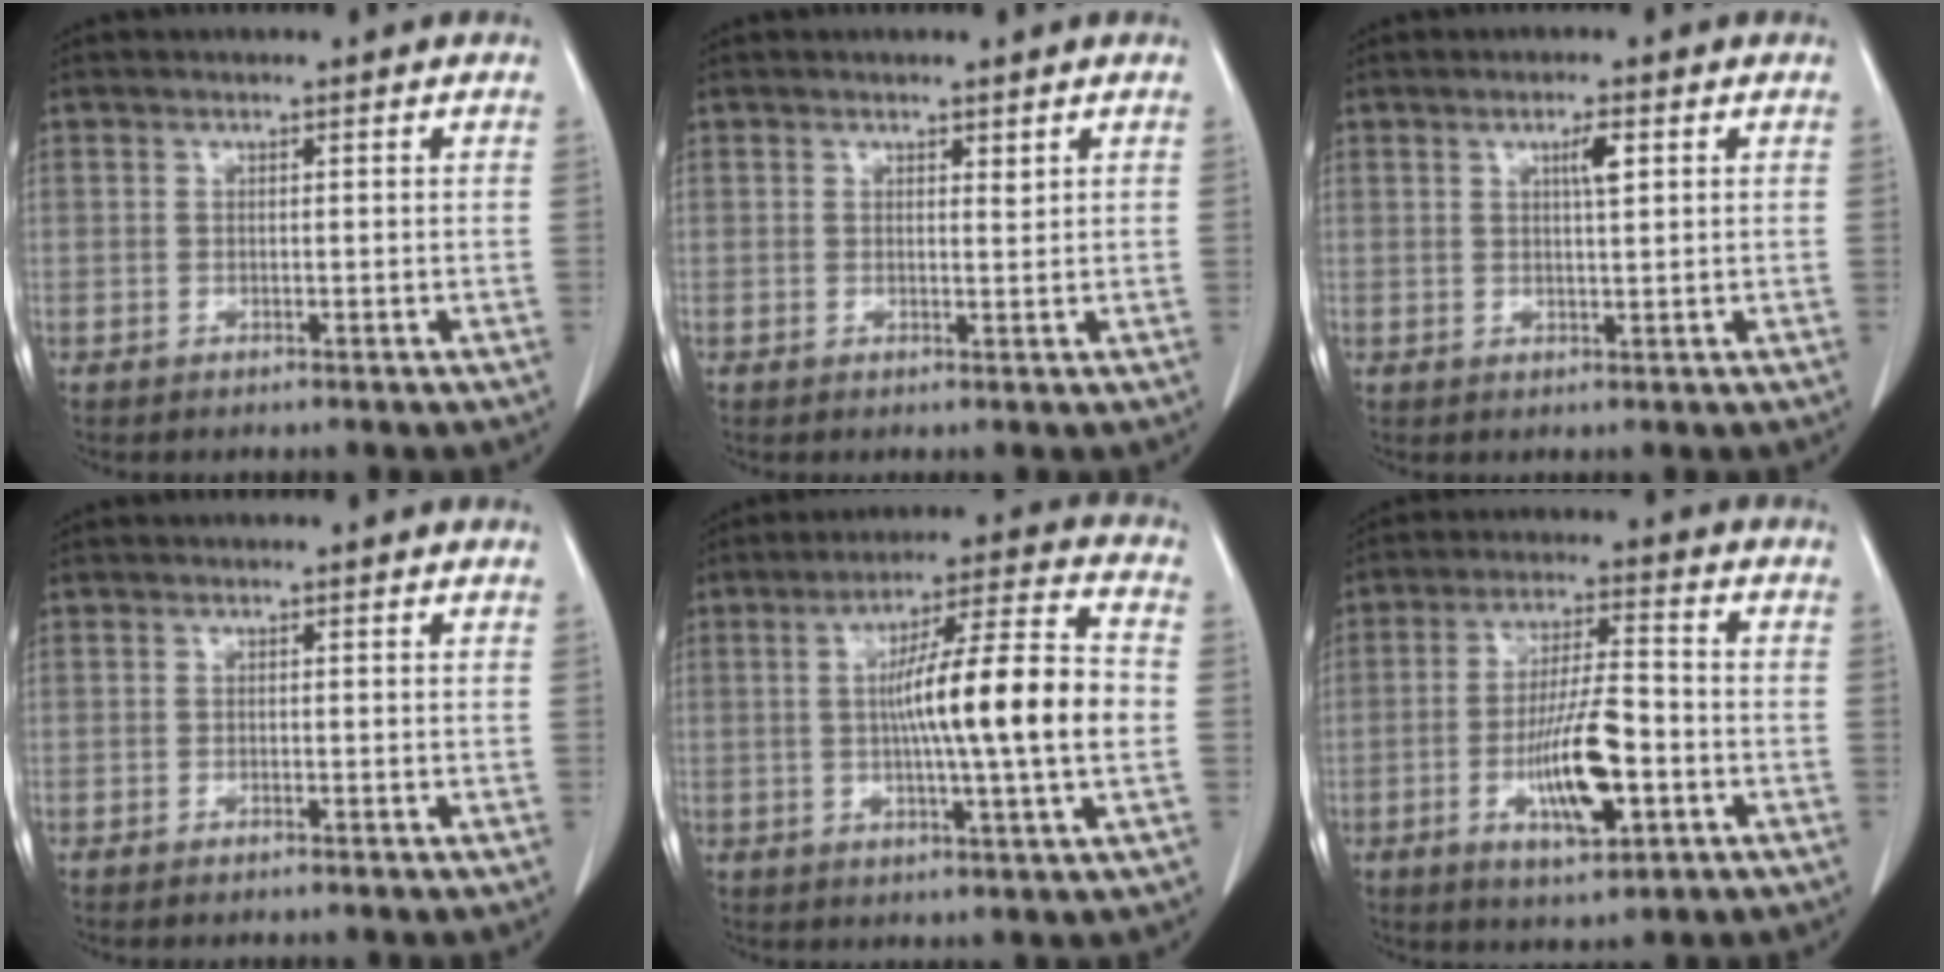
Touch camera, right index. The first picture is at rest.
{"total": 0.8, "force": [0.6, 0.2, 0.5], "torque": [-0.011, -0.006, 0.009]}
{"total": 2.7, "force": [1.1, 0.3, 2.5], "torque": [-0.043, -0.001, 0.017]}
{"total": 0.6, "force": [-0.5, 0.1, 0.3], "torque": [-0.012, -0.002, -0.009]}
{"total": 15.4, "force": [-0.6, 0.0, 15.4], "torque": [-0.248, 0.008, -0.016]}
{"total": 11.4, "force": [-3.4, 2.7, 10.6], "torque": [-0.196, -0.004, -0.055]}